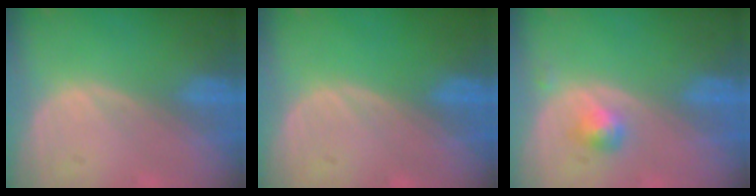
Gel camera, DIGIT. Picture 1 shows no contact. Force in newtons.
{"total": 0.0}
{"total": 2.2, "press": 2.2, "slide": 0.2}